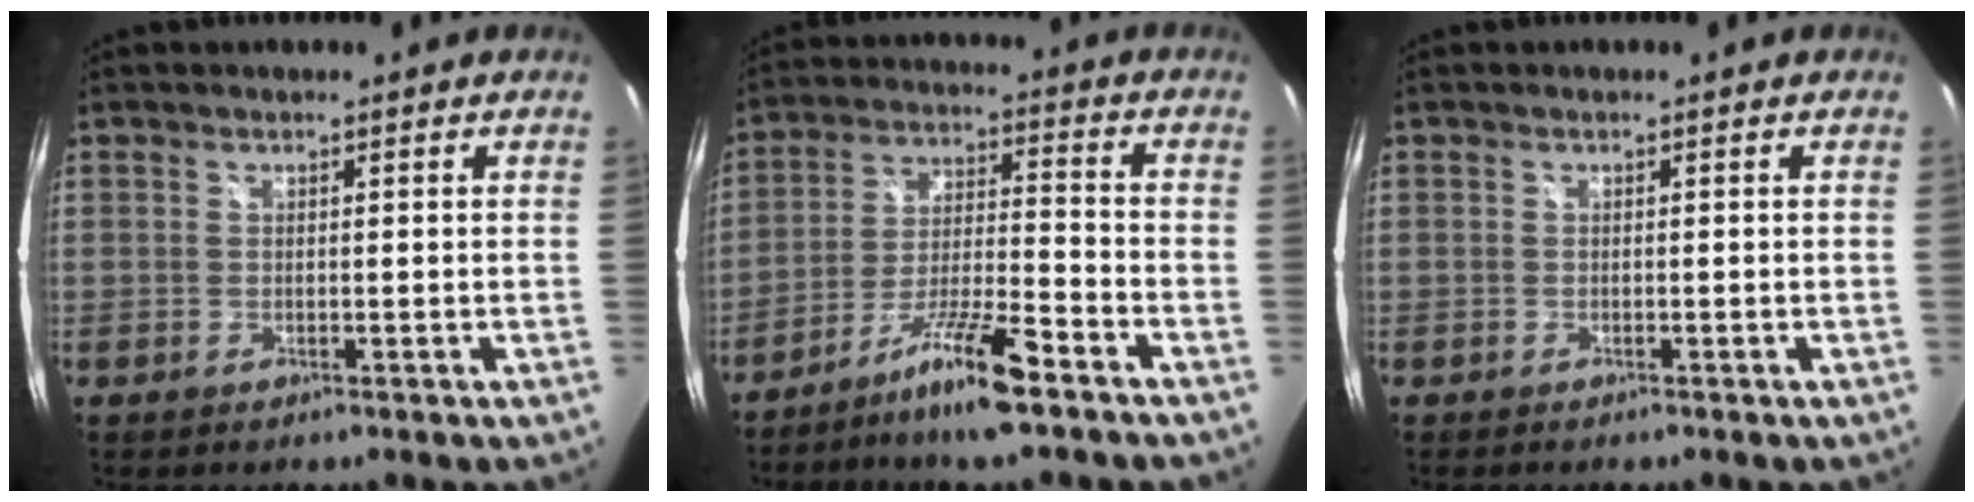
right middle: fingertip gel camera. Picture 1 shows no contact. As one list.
[{"total": 9.8, "force": [-7.4, -0.1, 6.5], "torque": [-0.132, 0.000, -0.133]}, {"total": 0.6, "force": [-0.6, 0.2, 0.1], "torque": [-0.003, -0.004, -0.011]}]